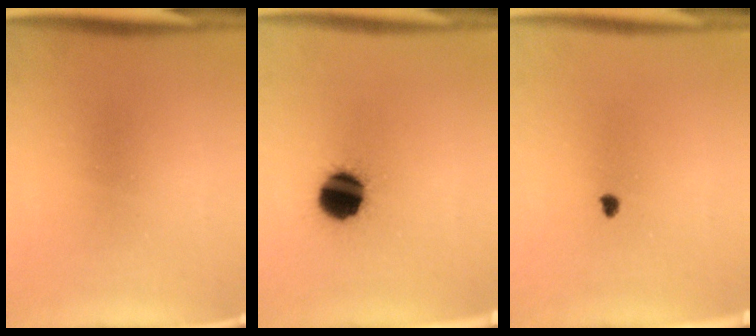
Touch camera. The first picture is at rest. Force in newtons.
{"total": 12.1}
{"total": 1.0}